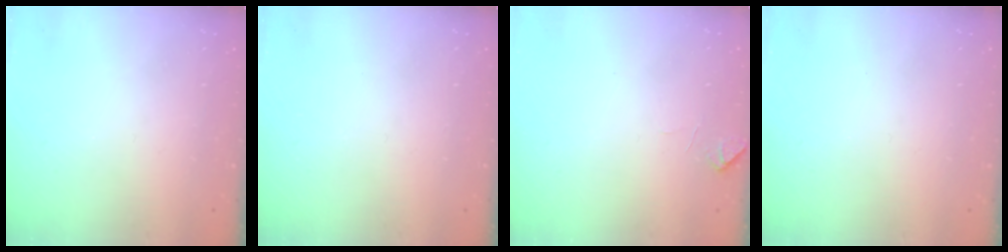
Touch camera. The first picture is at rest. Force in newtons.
{"total": 0.0}
{"total": 0.8, "press": 0.5, "slide": 0.6}
{"total": 0.0}